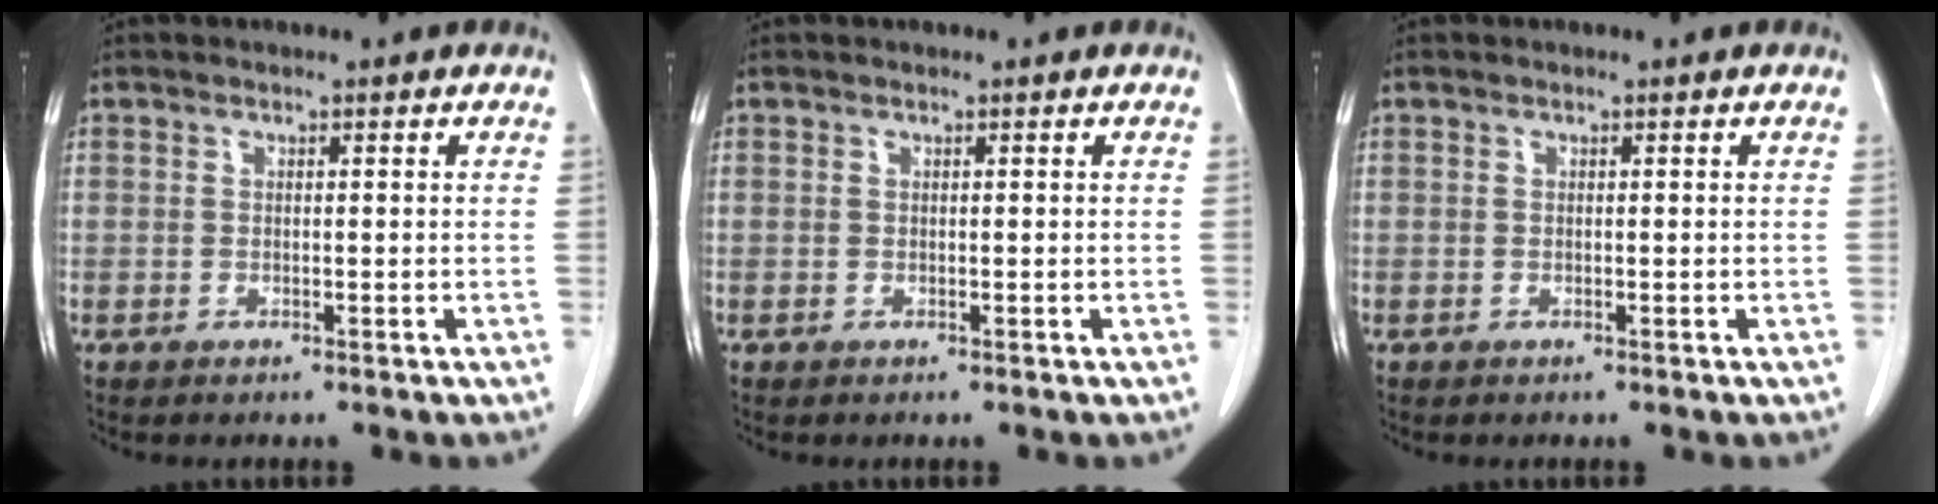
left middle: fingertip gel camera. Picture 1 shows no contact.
{"total": 0.0}
{"total": 0.0}